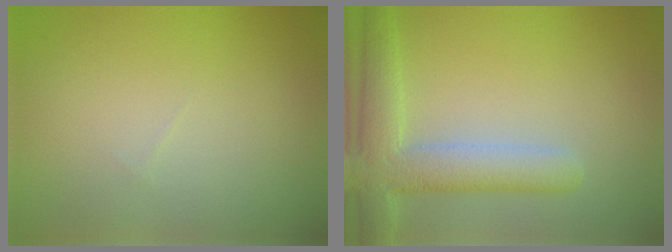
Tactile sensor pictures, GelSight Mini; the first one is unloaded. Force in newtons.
{"total": 5.3, "press": 5.3, "slide": 0.4}